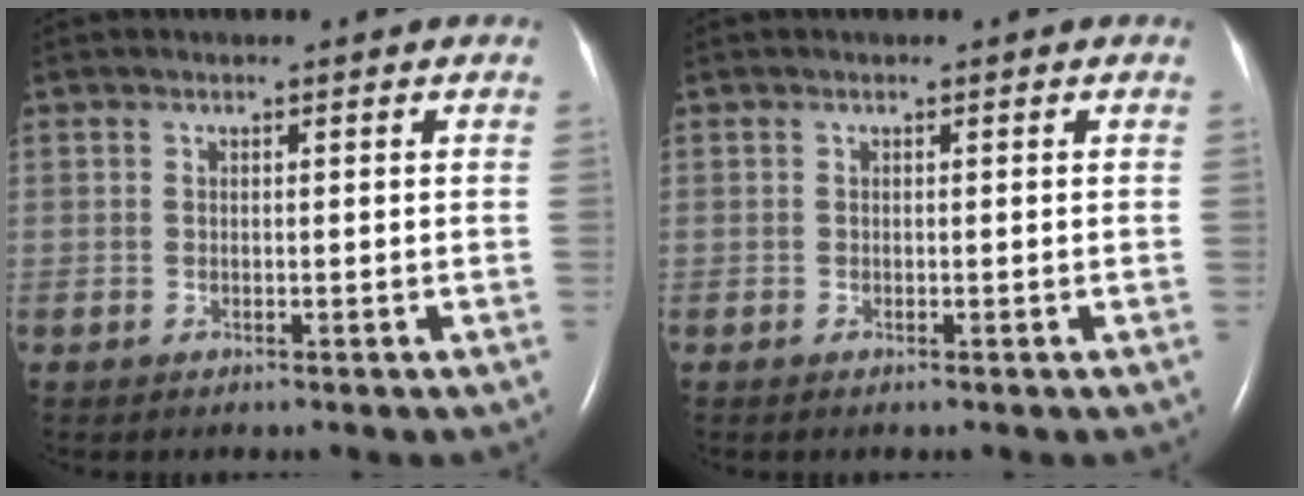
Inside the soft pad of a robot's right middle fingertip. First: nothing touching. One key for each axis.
{"total": 0.0}